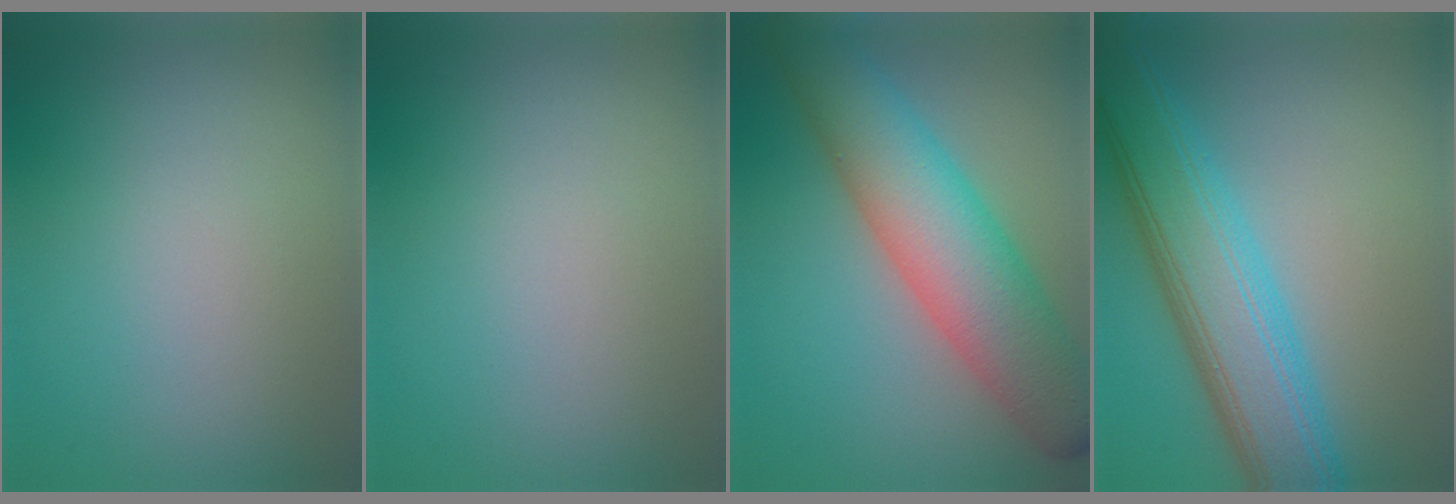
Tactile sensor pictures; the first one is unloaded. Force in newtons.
{"total": 0.0}
{"total": 9.9, "press": 9.9, "slide": 0.2}
{"total": 9.2, "press": 9.2, "slide": 0.2}